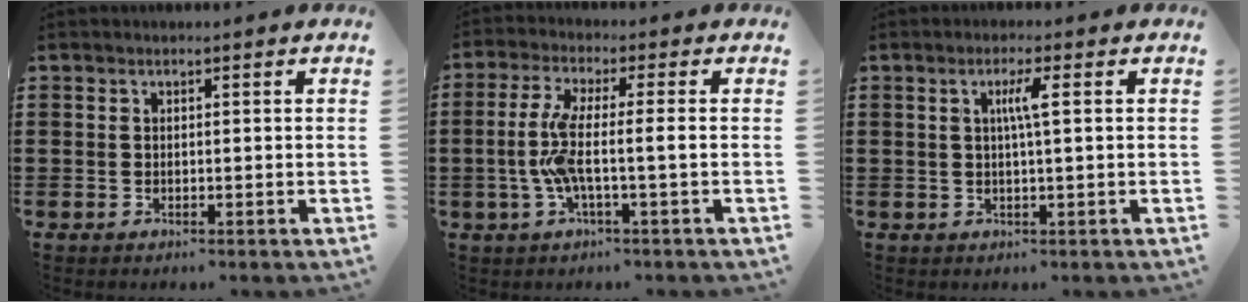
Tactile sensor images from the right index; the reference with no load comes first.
{"total": 6.5, "force": [-1.1, 0.6, 6.4], "torque": [-0.143, -0.013, -0.031]}
{"total": 3.0, "force": [0.5, -0.1, 3.0], "torque": [-0.058, -0.001, 0.004]}